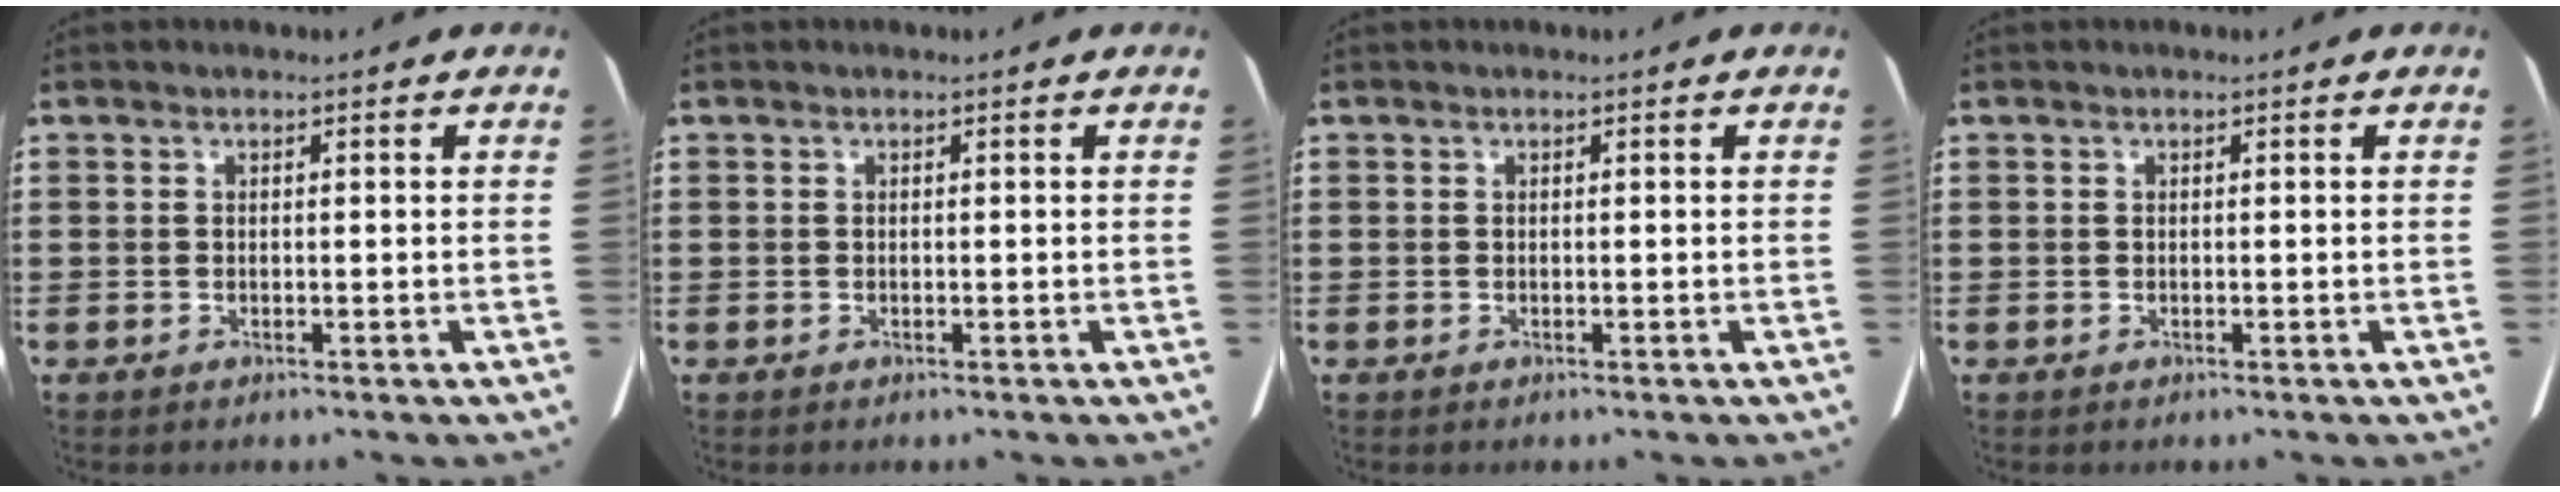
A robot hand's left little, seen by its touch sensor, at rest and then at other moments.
{"total": 0.0}
{"total": 0.0}
{"total": 0.0}